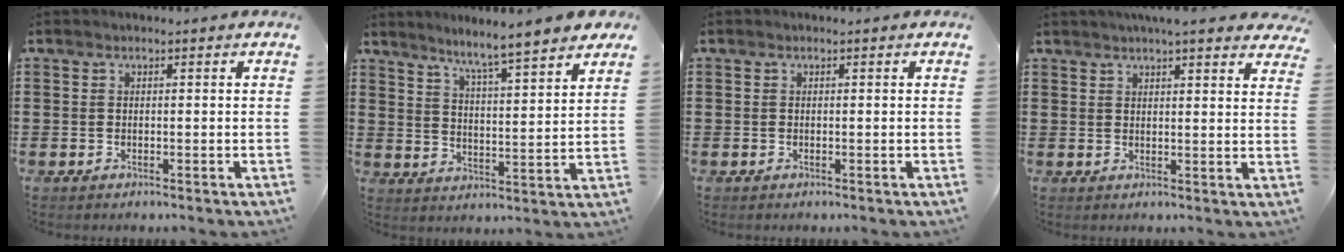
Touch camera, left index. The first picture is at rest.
{"total": 5.1, "force": [4.7, -1.1, 1.7], "torque": [-0.056, -0.041, 0.072]}
{"total": 0.0}
{"total": 4.3, "force": [3.9, 0.0, 1.9], "torque": [-0.047, -0.004, 0.071]}